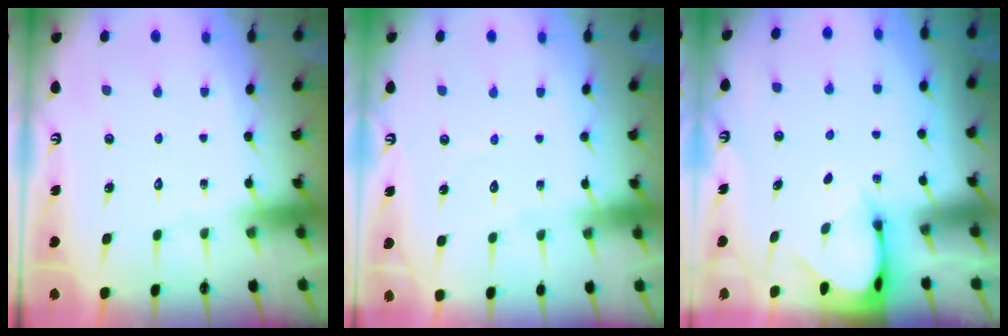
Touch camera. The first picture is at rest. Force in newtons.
{"total": 2.6, "press": 2.6, "slide": 0.3}
{"total": 3.1, "press": 3.1, "slide": 0.2}